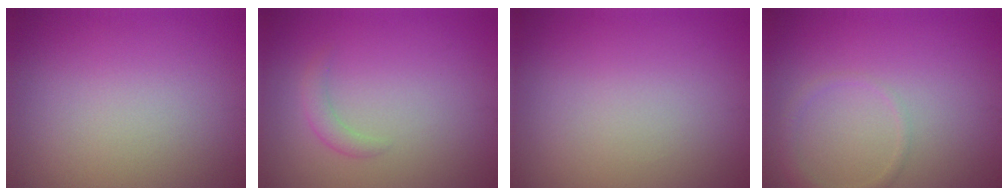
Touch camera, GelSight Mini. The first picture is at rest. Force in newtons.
{"total": 1.2, "press": 1.2, "slide": 0.1}
{"total": 0.0}
{"total": 1.4, "press": 1.4, "slide": 0.1}